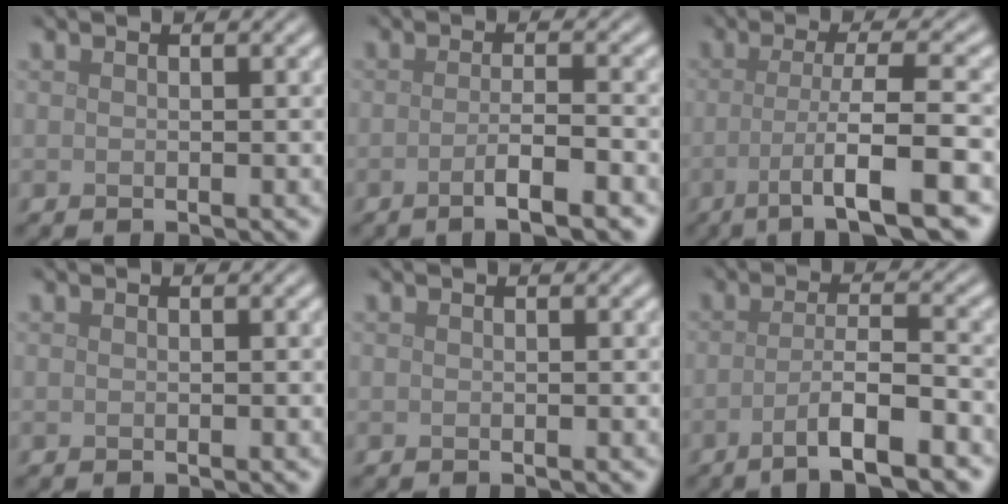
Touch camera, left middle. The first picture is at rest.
{"total": 3.8, "force": [-1.8, 0.7, 3.3], "torque": [-0.050, 0.003, -0.037]}
{"total": 6.8, "force": [-2.5, 1.1, 6.3], "torque": [-0.093, -0.003, -0.050]}
{"total": 0.0}
{"total": 0.0}
{"total": 5.5, "force": [-2.8, 1.0, 4.6], "torque": [-0.074, 0.001, -0.055]}